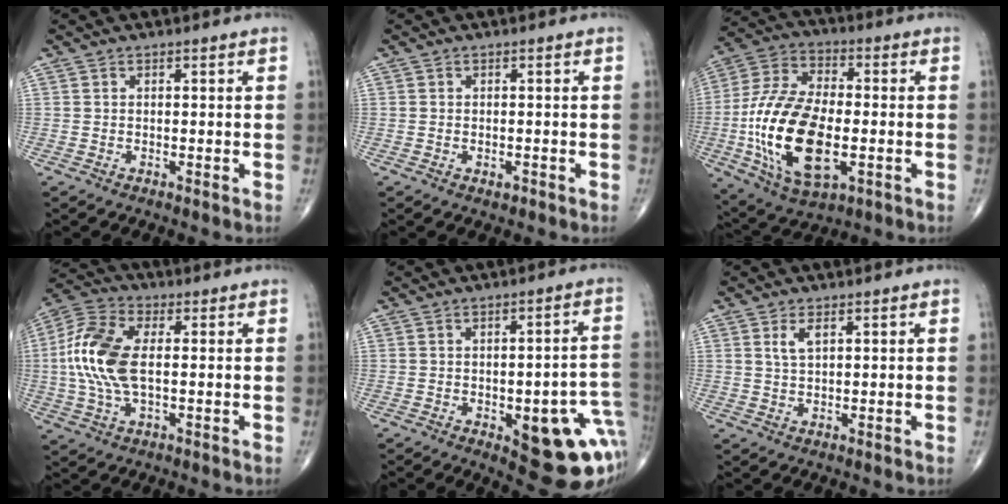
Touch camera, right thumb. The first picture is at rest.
{"total": 1.0, "force": [-0.4, 0.6, 0.6], "torque": [-0.006, 0.002, -0.004]}
{"total": 21.6, "force": [-3.9, 11.0, 18.2], "torque": [-0.361, 0.006, -0.062]}
{"total": 13.1, "force": [0.5, 6.6, 11.3], "torque": [-0.257, 0.017, 0.004]}
{"total": 18.0, "force": [-4.9, 6.9, 15.9], "torque": [-0.138, 0.024, -0.032]}
{"total": 2.8, "force": [1.2, 1.2, 2.2], "torque": [-0.045, -0.001, 0.027]}